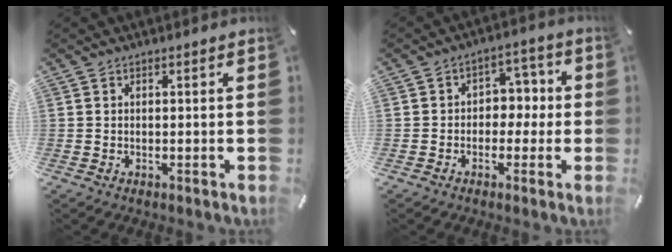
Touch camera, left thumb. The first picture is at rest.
{"total": 4.5, "force": [-1.0, 3.6, 2.6], "torque": [-0.026, 0.006, -0.026]}